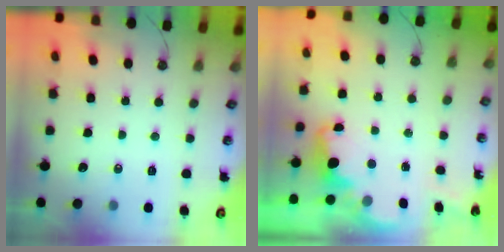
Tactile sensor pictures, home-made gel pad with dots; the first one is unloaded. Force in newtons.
{"total": 2.5, "press": 2.4, "slide": 0.5}